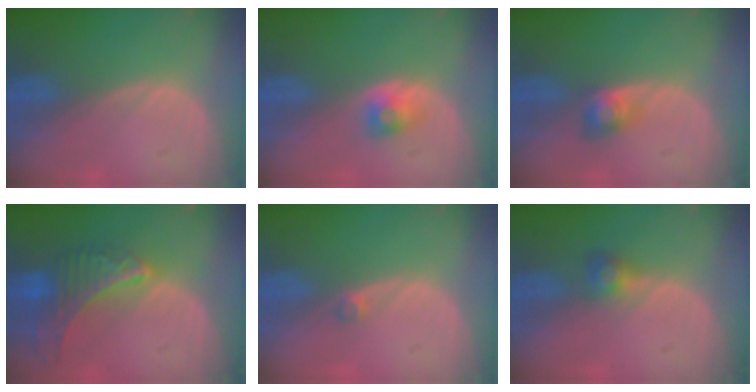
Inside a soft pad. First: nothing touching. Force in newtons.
{"total": 2.4, "press": 2.3, "slide": 0.8}
{"total": 2.9, "press": 2.8, "slide": 0.1}
{"total": 9.1, "press": 8.0, "slide": 4.4}
{"total": 1.1, "press": 1.0, "slide": 0.6}
{"total": 2.7, "press": 2.6, "slide": 0.8}